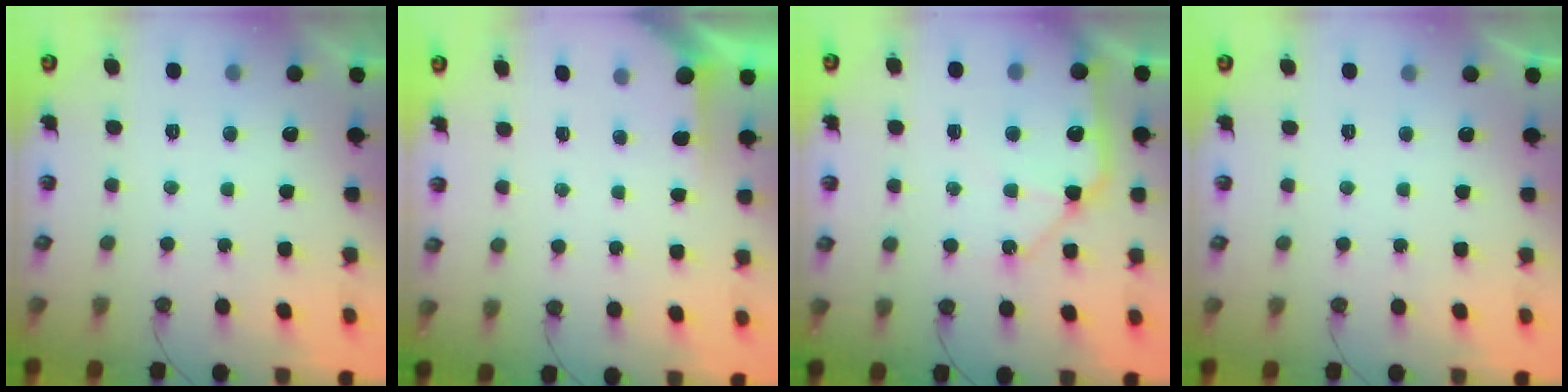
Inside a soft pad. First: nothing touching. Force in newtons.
{"total": 1.2, "press": 1.2, "slide": 0.1}
{"total": 11.7, "press": 11.6, "slide": 1.6}
{"total": 0.0}